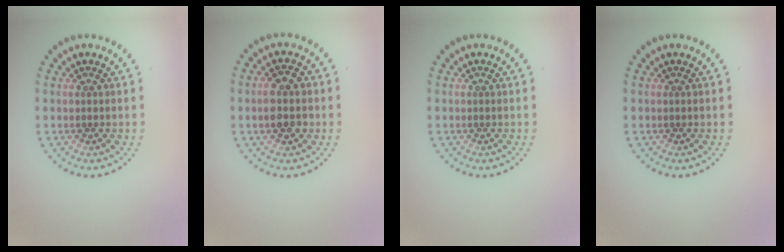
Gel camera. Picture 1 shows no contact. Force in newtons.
{"total": 3.5, "press": 3.5, "slide": 0.2}
{"total": 0.0}
{"total": 0.0}